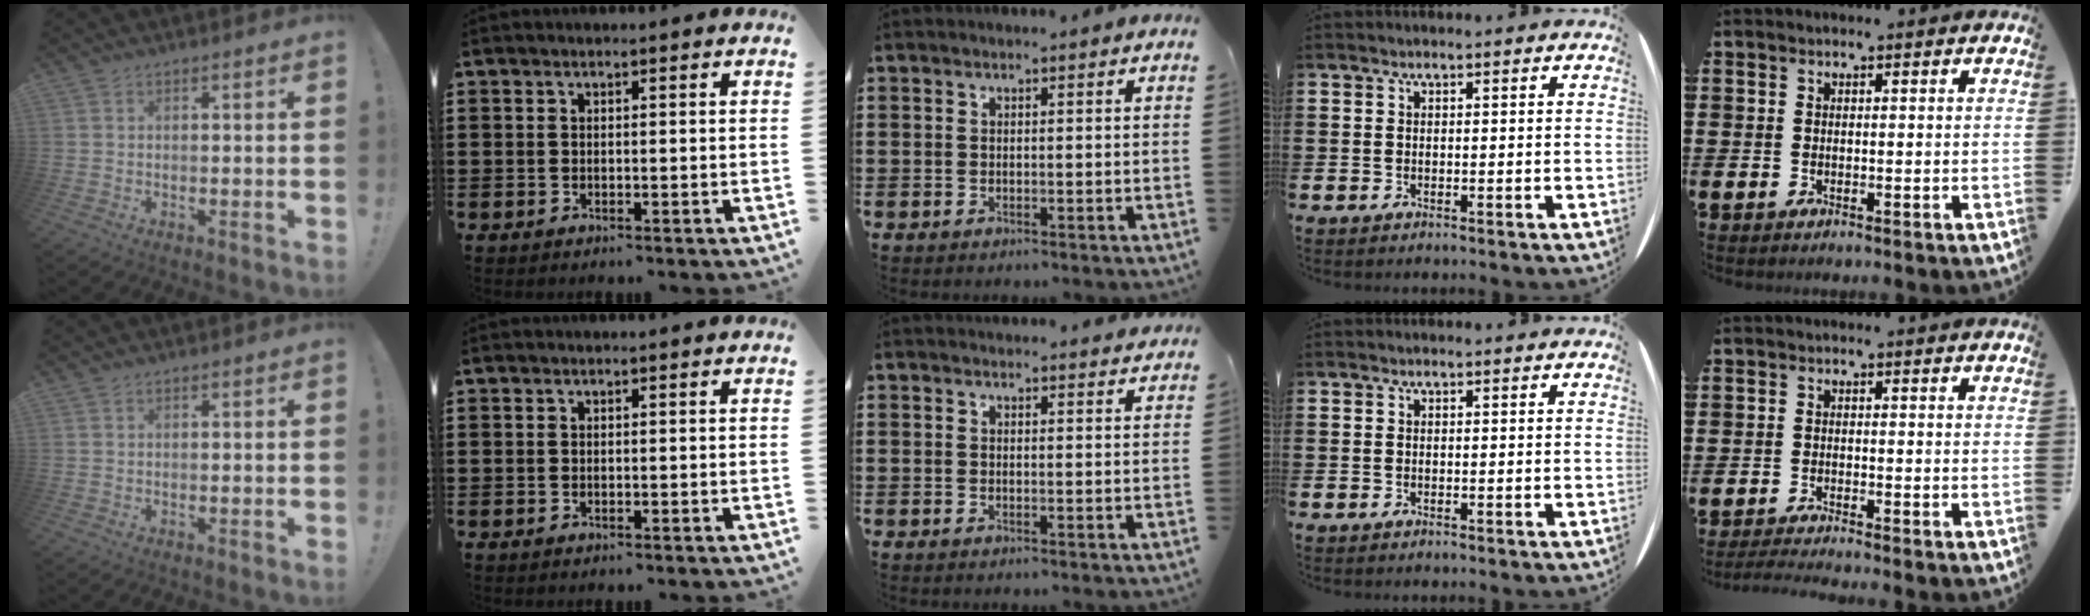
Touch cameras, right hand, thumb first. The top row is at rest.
{"middle": {"total": 1.4, "force": [1.4, 0.2, -0.2], "torque": [0.006, -0.003, 0.026]}, "little": {"total": 1.5, "force": [-1.3, -0.1, 0.6], "torque": [-0.008, 0.003, -0.026]}}